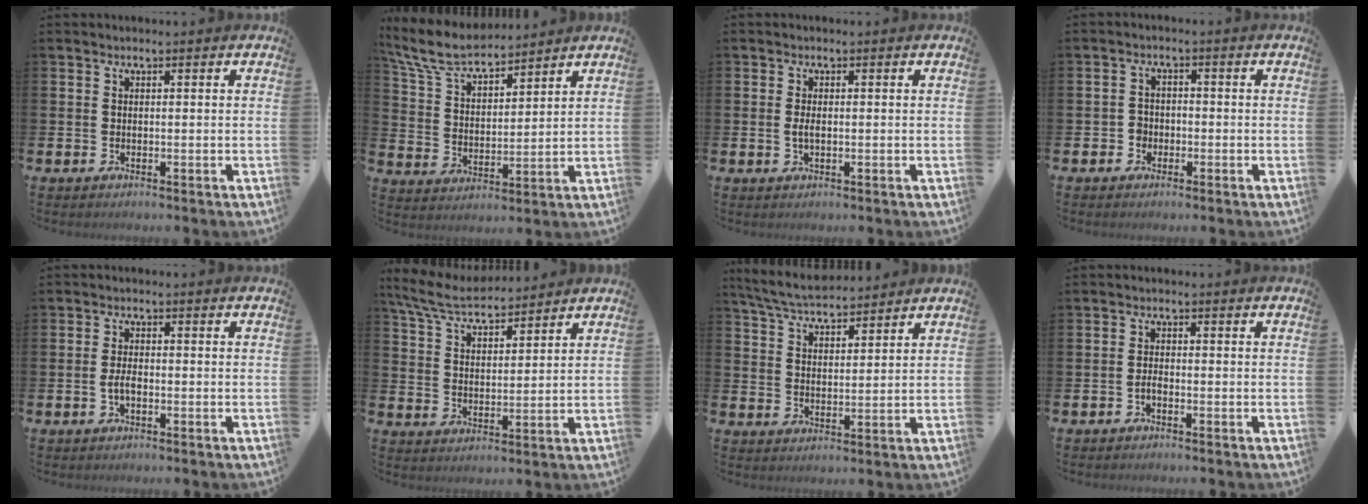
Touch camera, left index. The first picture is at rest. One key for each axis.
{"total": 7.6, "fx": 7.0, "fy": 1.8, "fz": 2.4, "tx": -0.076, "ty": -0.038, "tz": 0.125}
{"total": 1.5, "fx": -0.1, "fy": 0.6, "fz": 1.4, "tx": -0.020, "ty": 0.000, "tz": -0.005}
{"total": 2.1, "fx": -1.2, "fy": 1.7, "fz": 0.3, "tx": -0.010, "ty": 0.005, "tz": -0.028}
{"total": 2.1, "fx": -0.7, "fy": 1.0, "fz": 1.7, "tx": -0.025, "ty": -0.001, "tz": -0.015}
{"total": 6.5, "fx": 6.2, "fy": 1.3, "fz": 1.8, "tx": -0.059, "ty": -0.030, "tz": 0.110}
{"total": 5.9, "fx": 5.7, "fy": 0.8, "fz": 1.4, "tx": -0.047, "ty": -0.026, "tz": 0.103}
{"total": 1.1, "fx": -0.8, "fy": 0.3, "fz": 0.7, "tx": -0.008, "ty": -0.005, "tz": -0.017}